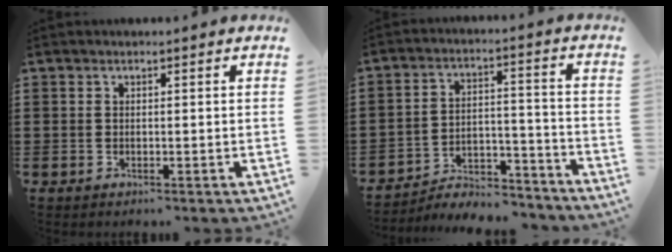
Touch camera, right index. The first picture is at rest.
{"total": 5.4, "force": [-5.2, 1.0, 0.9], "torque": [-0.013, 0.016, -0.103]}